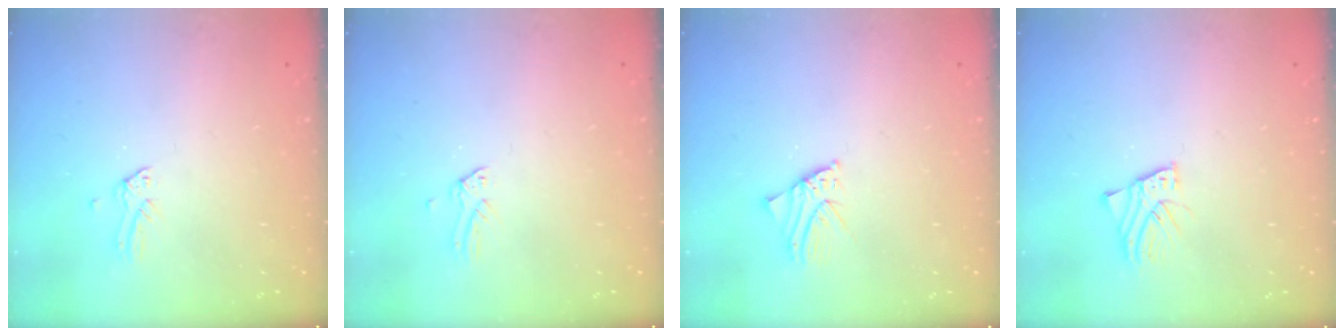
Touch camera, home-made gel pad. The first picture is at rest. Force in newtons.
{"total": 0.0}
{"total": 1.7, "press": 1.7, "slide": 0.2}
{"total": 2.4, "press": 2.4, "slide": 0.1}